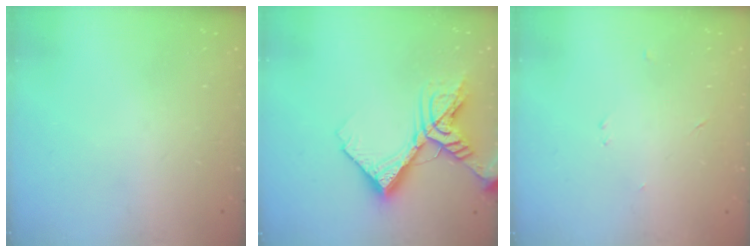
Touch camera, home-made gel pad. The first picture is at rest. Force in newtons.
{"total": 15.4, "press": 15.3, "slide": 1.7}
{"total": 2.2, "press": 2.2, "slide": 0.2}